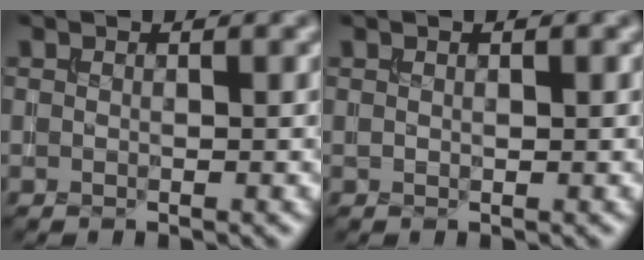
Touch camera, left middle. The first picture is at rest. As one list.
[{"total": 0.6, "force": [0.2, 0.3, 0.5], "torque": [-0.009, 0.001, 0.004]}]